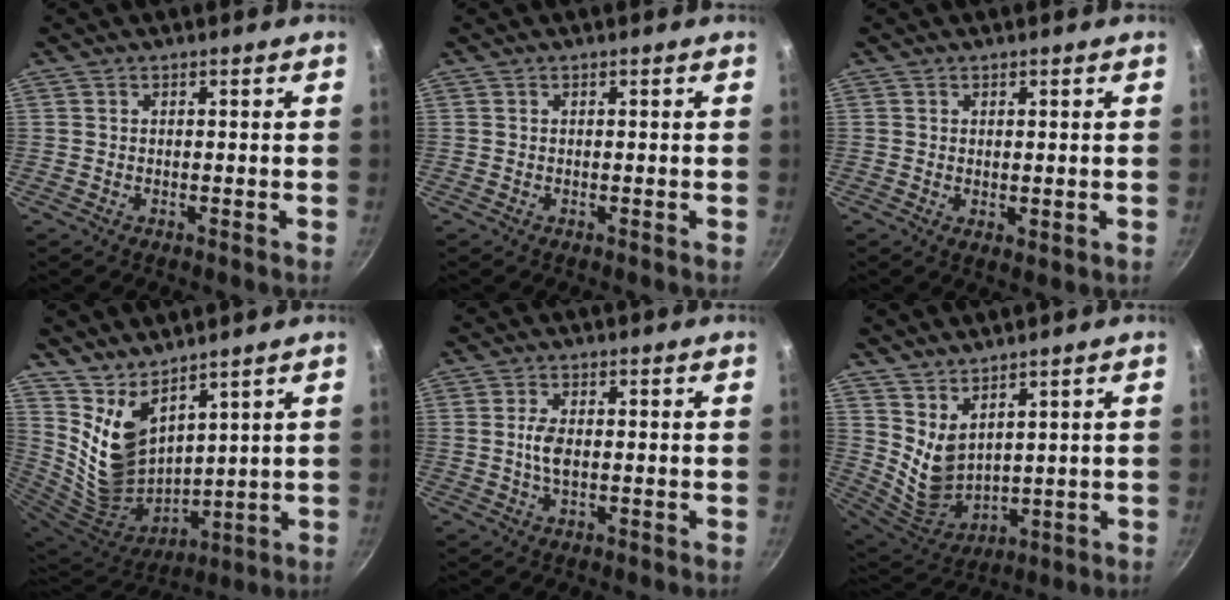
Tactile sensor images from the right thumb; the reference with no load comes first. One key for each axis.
{"total": 0.0}
{"total": 1.7, "fx": 0.4, "fy": 1.0, "fz": 1.3, "tx": -0.018, "ty": -0.012, "tz": 0.005}
{"total": 13.6, "fx": 8.3, "fy": 6.9, "fz": 8.3, "tx": -0.134, "ty": -0.091, "tz": 0.182}
{"total": 3.9, "fx": 0.0, "fy": 2.0, "fz": 3.4, "tx": -0.063, "ty": 0.004, "tz": -0.003}
{"total": 8.4, "fx": 4.7, "fy": 4.6, "fz": 5.3, "tx": -0.086, "ty": -0.055, "tz": 0.110}